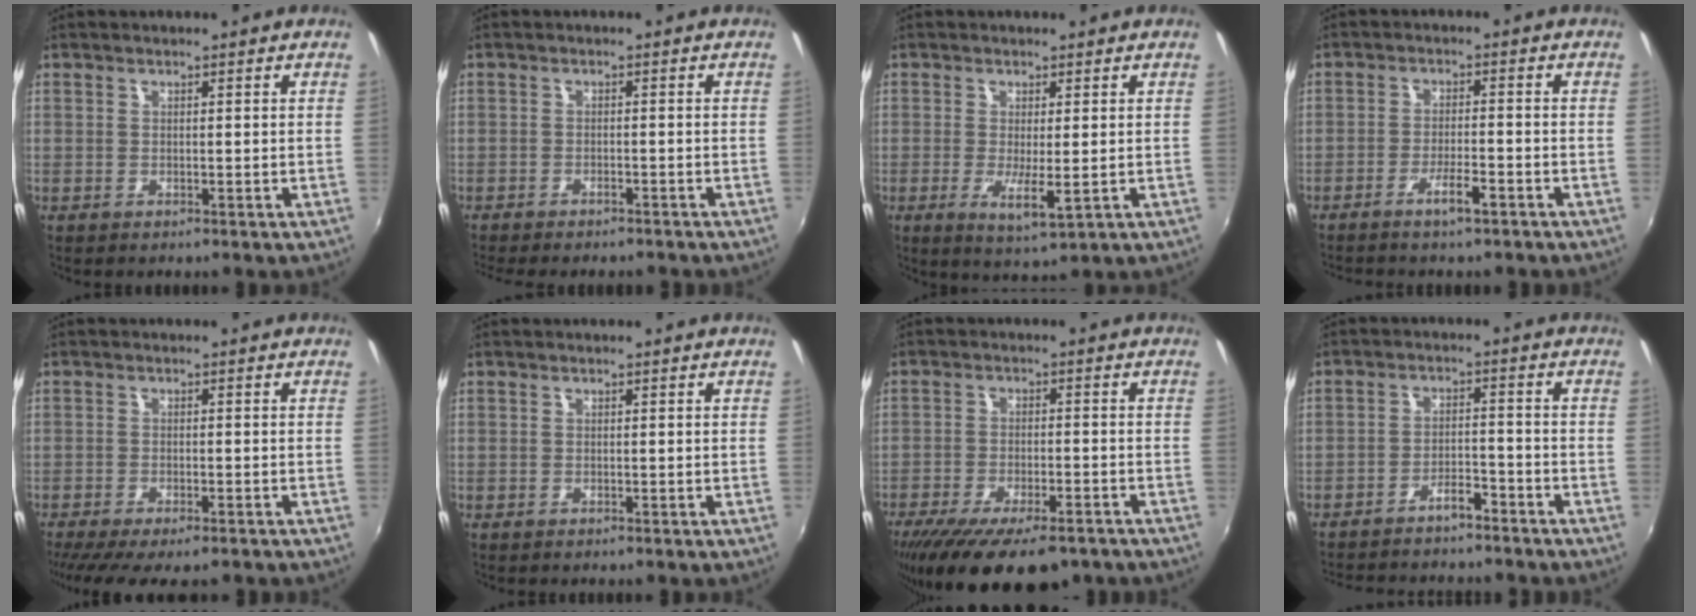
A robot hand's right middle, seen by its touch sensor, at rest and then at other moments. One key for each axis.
{"total": 5.8, "fx": -5.1, "fy": 1.4, "fz": 2.4, "tx": -0.061, "ty": -0.017, "tz": -0.076}
{"total": 4.9, "fx": -0.7, "fy": 0.9, "fz": 4.8, "tx": -0.093, "ty": -0.016, "tz": -0.009}
{"total": 3.7, "fx": -2.8, "fy": 0.4, "fz": 2.5, "tx": -0.060, "ty": 0.001, "tz": -0.048}
{"total": 10.5, "fx": -8.2, "fy": 2.6, "fz": 5.9, "tx": -0.127, "ty": -0.042, "tz": -0.130}
{"total": 0.0}
{"total": 18.1, "fx": -13.1, "fy": 6.1, "fz": 10.8, "tx": -0.214, "ty": -0.050, "tz": -0.193}
{"total": 10.1, "fx": -9.0, "fy": 2.5, "fz": 3.9, "tx": -0.091, "ty": 0.013, "tz": -0.129}